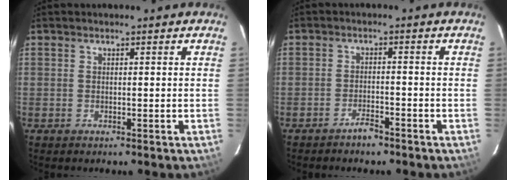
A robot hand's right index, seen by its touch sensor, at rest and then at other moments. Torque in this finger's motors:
{"motor_torque": [0.23, -0.16, 0.09, 0.01]}